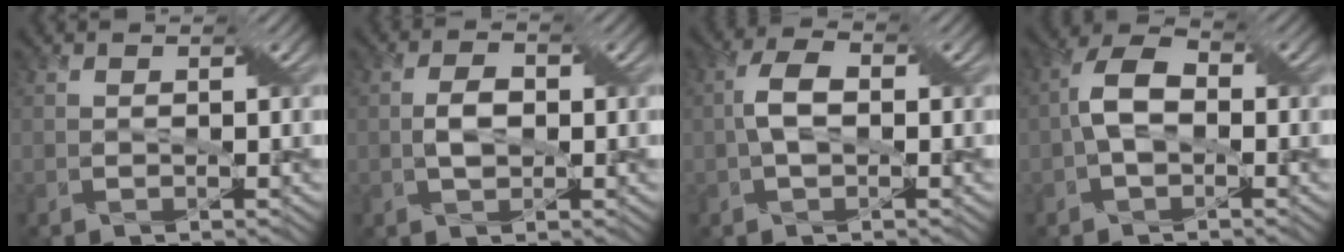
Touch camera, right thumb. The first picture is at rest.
{"total": 3.2, "force": [-0.2, 1.9, 2.5], "torque": [-0.054, 0.001, -0.004]}
{"total": 4.0, "force": [-0.2, 2.2, 3.3], "torque": [-0.073, 0.007, -0.007]}
{"total": 5.4, "force": [-0.6, 3.3, 4.3], "torque": [-0.090, 0.011, -0.019]}